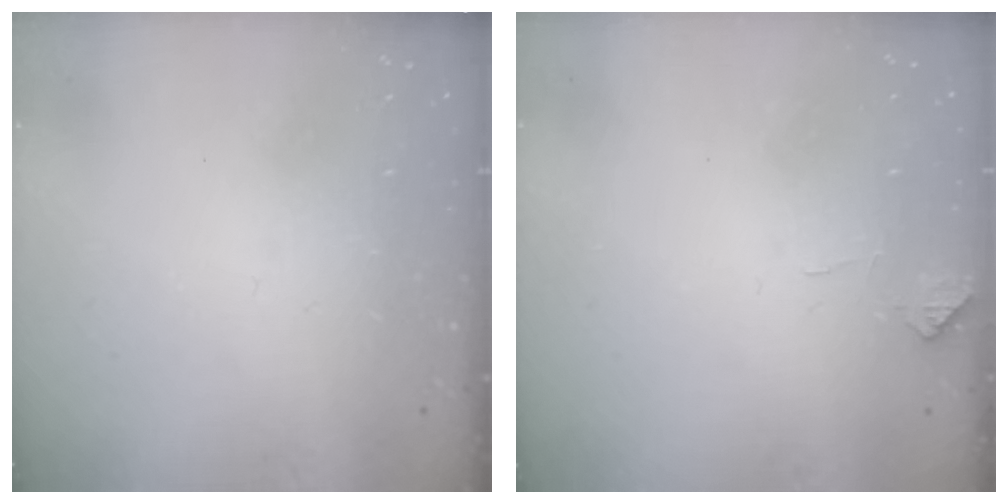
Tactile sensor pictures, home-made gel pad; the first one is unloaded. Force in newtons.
{"total": 2.7, "press": 2.7, "slide": 0.4}